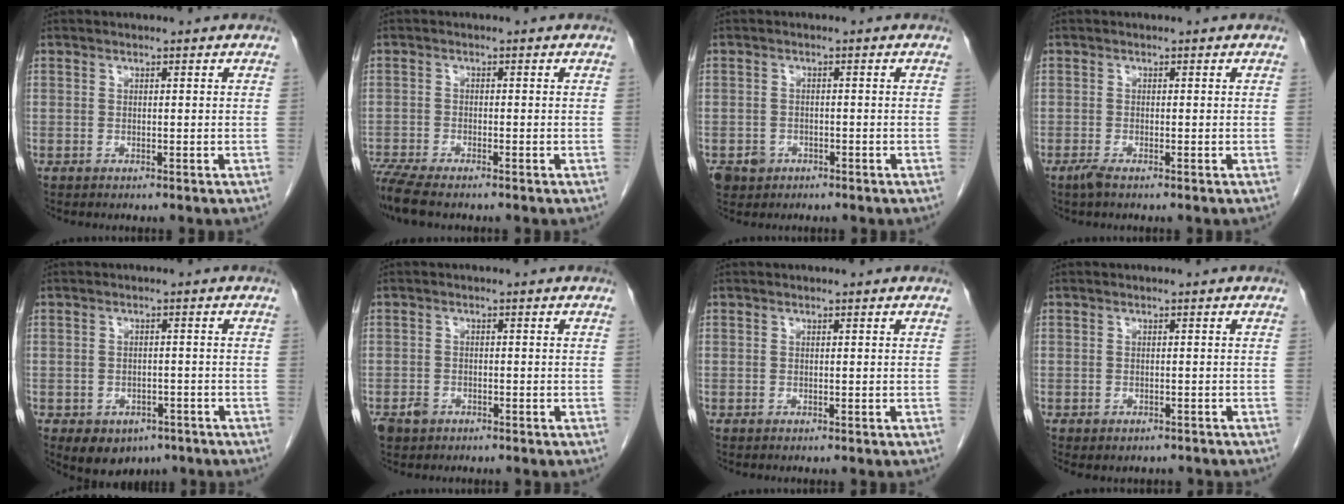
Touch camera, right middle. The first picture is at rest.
{"total": 6.0, "force": [-5.0, 0.9, 3.2], "torque": [-0.064, -0.014, -0.091]}
{"total": 3.5, "force": [-1.9, 2.9, 0.6], "torque": [-0.009, 0.005, -0.030]}
{"total": 1.3, "force": [-1.0, 0.1, 0.9], "torque": [-0.026, -0.005, -0.021]}
{"total": 6.2, "force": [-3.8, 4.3, 2.4], "torque": [-0.031, 0.006, -0.043]}
{"total": 2.3, "force": [-1.4, 1.7, 0.8], "torque": [-0.017, 0.003, -0.020]}
{"total": 0.0}
{"total": 3.5, "force": [-2.8, 1.7, 1.1], "torque": [-0.008, 0.002, -0.033]}